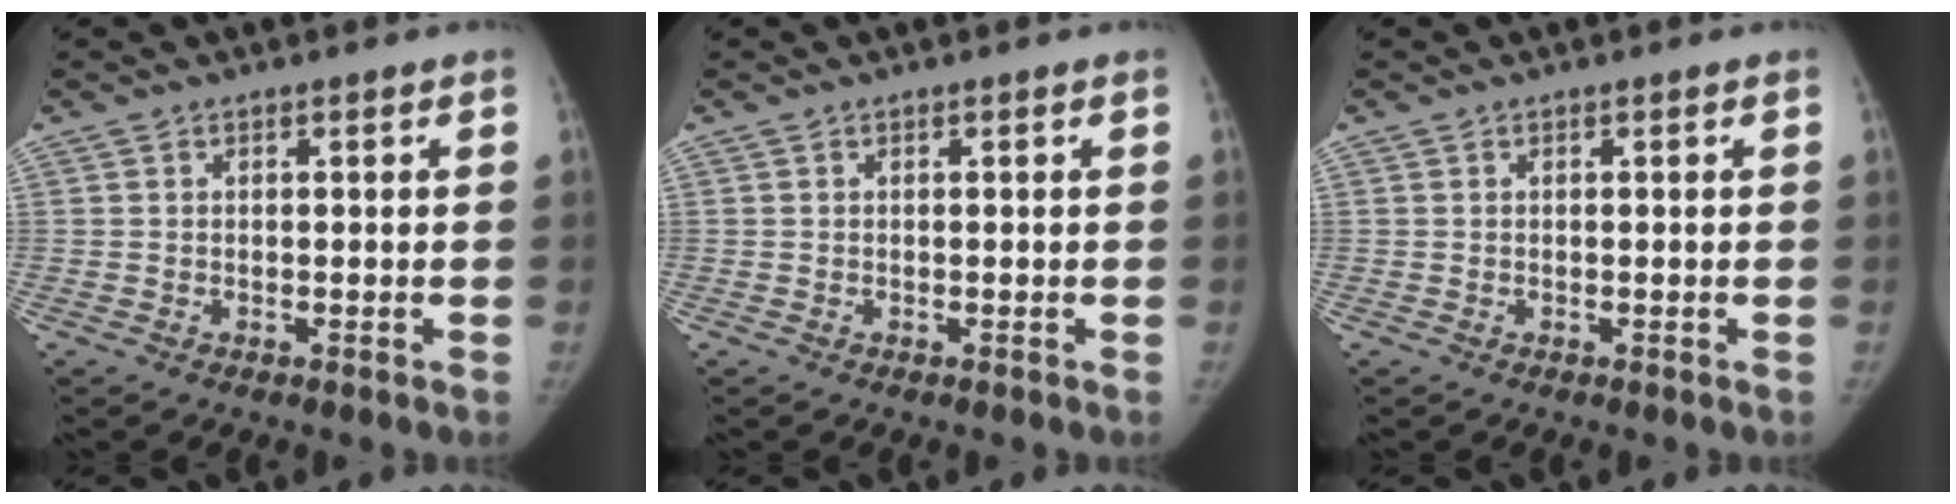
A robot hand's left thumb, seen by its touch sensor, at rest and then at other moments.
{"total": 0.0}
{"total": 0.0}